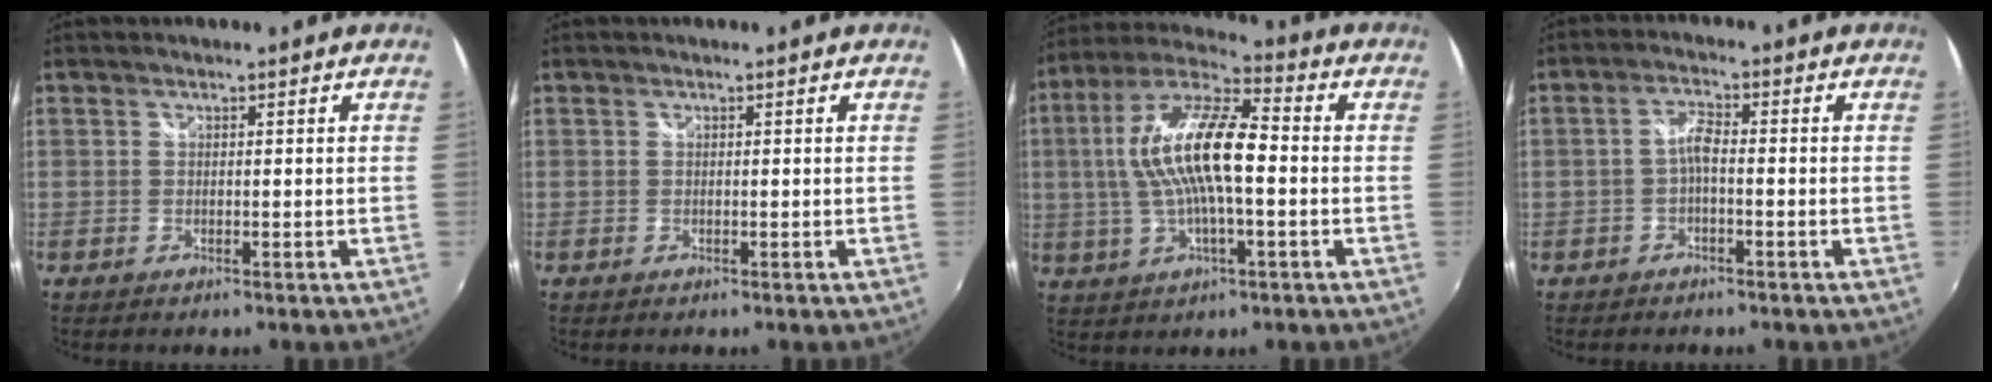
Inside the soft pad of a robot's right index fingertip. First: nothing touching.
{"total": 0.0}
{"total": 16.1, "force": [0.1, 4.7, 15.4], "torque": [-0.294, 0.014, -0.007]}
{"total": 2.9, "force": [-1.1, 0.7, 2.6], "torque": [-0.056, 0.008, -0.022]}